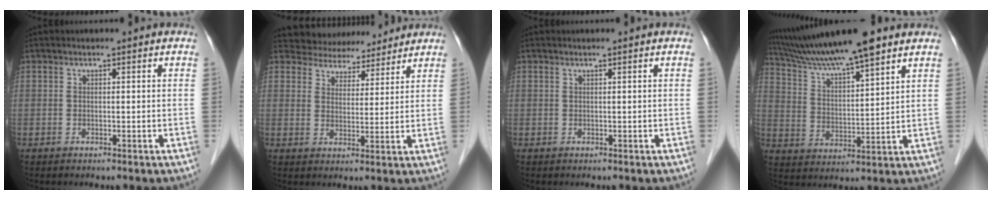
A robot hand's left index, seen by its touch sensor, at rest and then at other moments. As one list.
[{"total": 7.8, "force": [7.3, 2.8, 0.1], "torque": [0.004, 0.014, 0.098]}, {"total": 0.0}, {"total": 14.0, "force": [11.6, 0.5, 7.8], "torque": [-0.139, 0.017, 0.206]}]